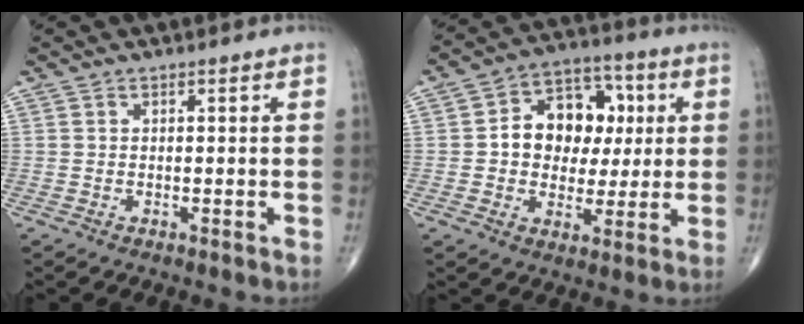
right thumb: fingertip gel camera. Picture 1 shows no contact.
{"total": 13.9, "force": [1.6, 10.5, 8.9], "torque": [-0.083, 0.021, 0.023]}